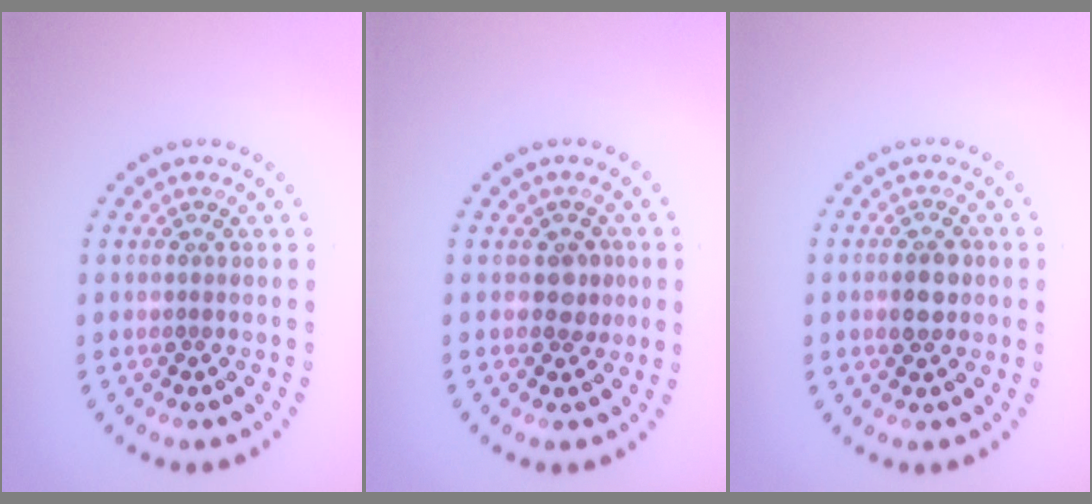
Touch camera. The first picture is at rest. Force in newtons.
{"total": 1.6, "press": 1.5, "slide": 0.7}
{"total": 2.7, "press": 2.7, "slide": 0.0}